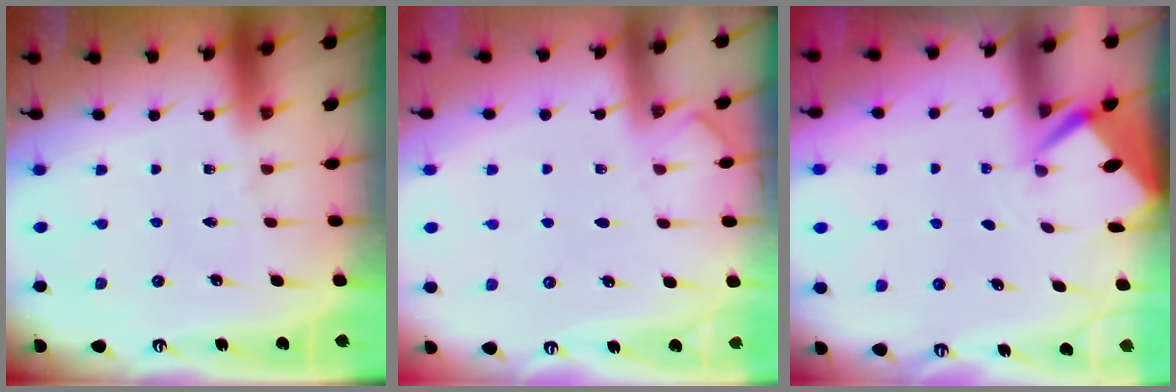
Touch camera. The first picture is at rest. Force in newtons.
{"total": 2.4, "press": 2.4, "slide": 0.4}
{"total": 2.6, "press": 2.6, "slide": 0.3}